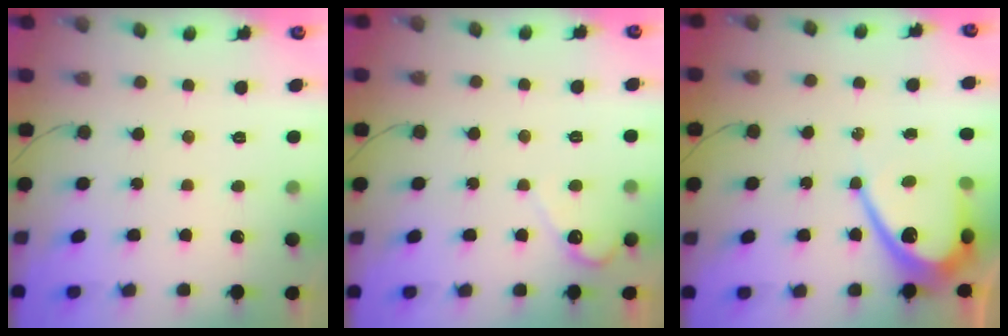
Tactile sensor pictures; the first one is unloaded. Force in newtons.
{"total": 3.0, "press": 3.0, "slide": 0.2}
{"total": 10.8, "press": 10.8, "slide": 1.0}